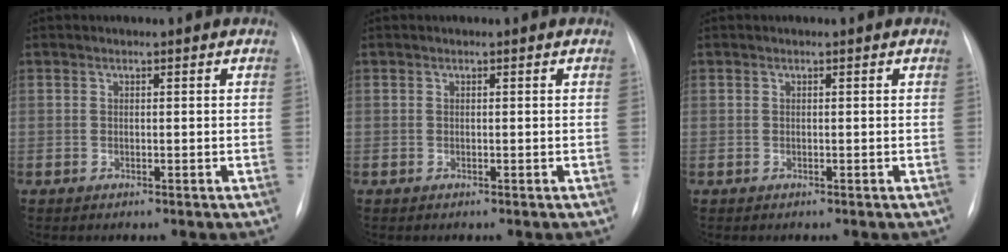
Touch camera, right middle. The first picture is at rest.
{"total": 0.0}
{"total": 0.0}